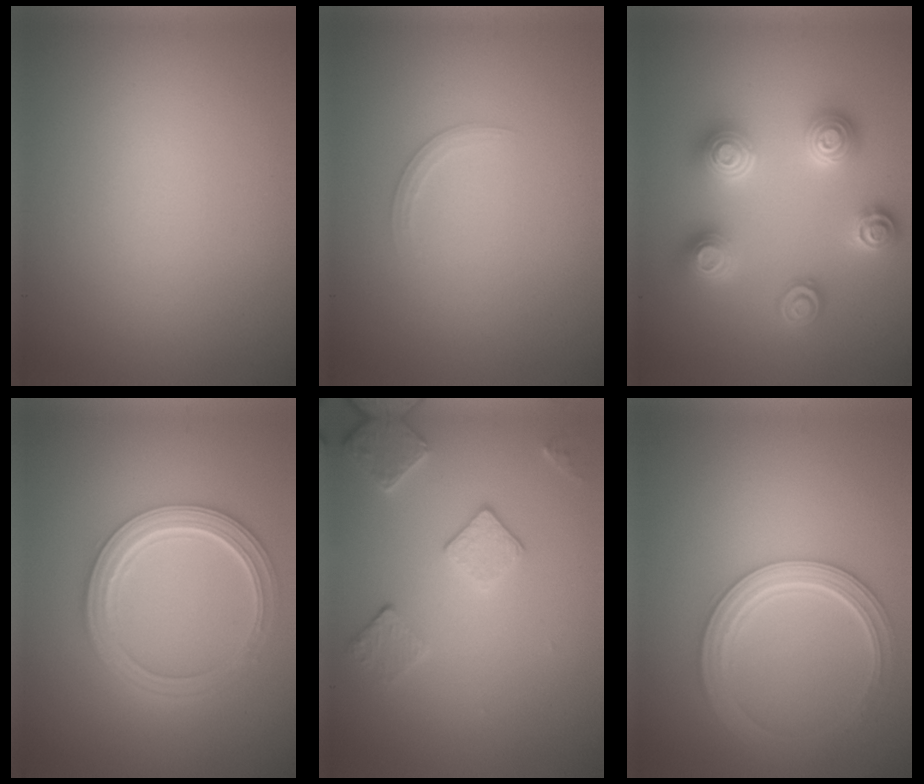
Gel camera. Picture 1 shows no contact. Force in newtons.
{"total": 1.0, "press": 1.0, "slide": 0.0}
{"total": 4.7, "press": 4.6, "slide": 0.8}
{"total": 4.9, "press": 3.9, "slide": 3.0}
{"total": 2.7, "press": 2.7, "slide": 0.7}
{"total": 4.9, "press": 3.9, "slide": 3.0}